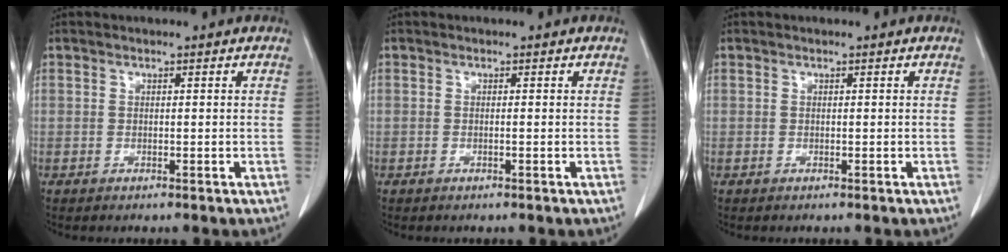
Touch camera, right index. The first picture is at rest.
{"total": 0.0}
{"total": 0.0}